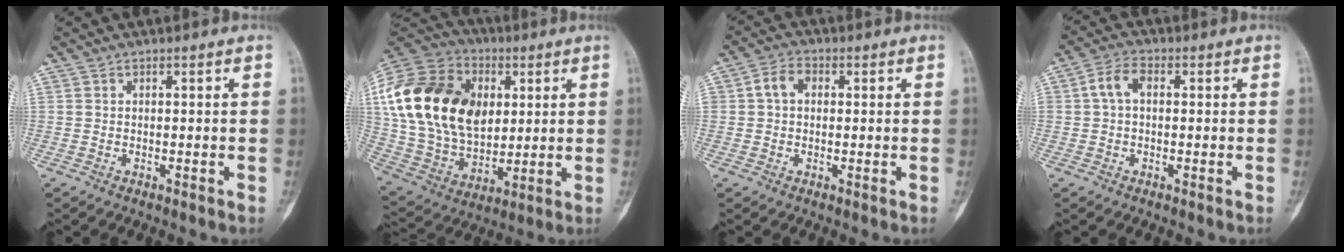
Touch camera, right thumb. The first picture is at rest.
{"total": 28.3, "force": [5.7, 19.4, 19.8], "torque": [-0.381, 0.010, 0.107]}
{"total": 4.4, "force": [0.6, 3.2, 2.8], "torque": [-0.047, 0.015, 0.007]}
{"total": 4.6, "force": [0.5, 2.9, 3.5], "torque": [-0.067, 0.015, 0.004]}